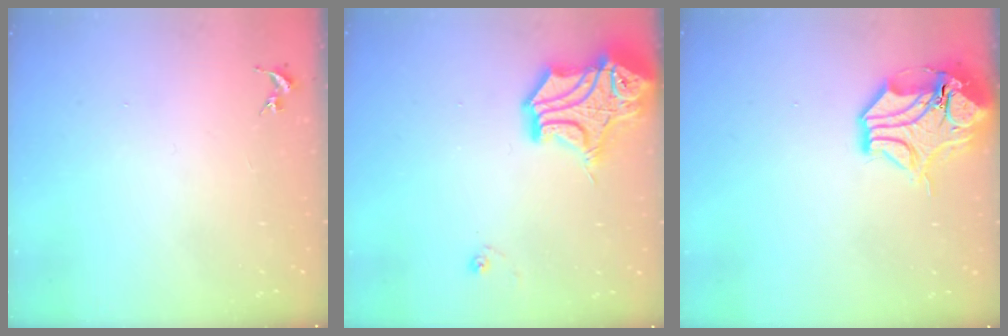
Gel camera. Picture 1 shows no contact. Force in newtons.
{"total": 17.1, "press": 16.9, "slide": 2.2}
{"total": 15.1, "press": 14.9, "slide": 2.5}